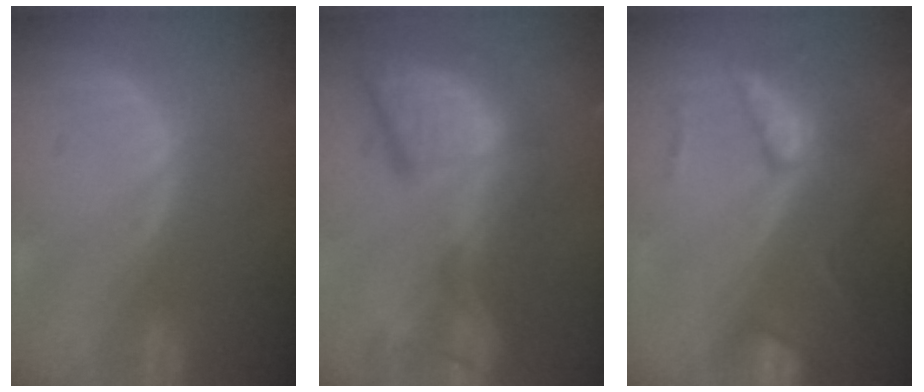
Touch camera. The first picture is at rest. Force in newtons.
{"total": 13.6, "press": 11.1, "slide": 7.8}
{"total": 7.4, "press": 6.6, "slide": 3.5}